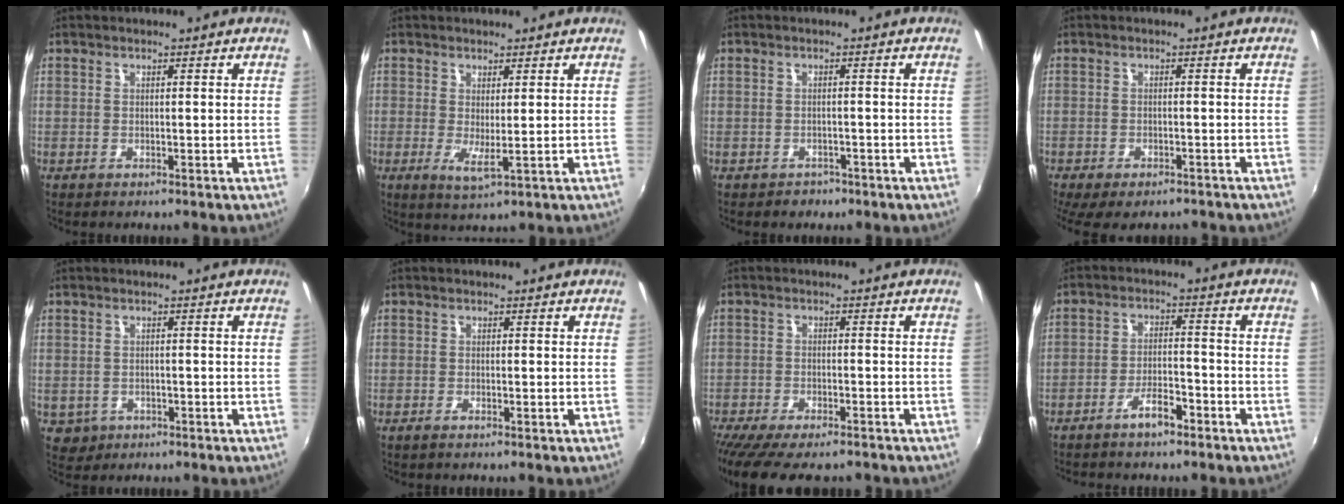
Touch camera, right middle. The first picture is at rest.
{"total": 3.2, "force": [0.1, 0.5, 3.2], "torque": [-0.058, -0.013, 0.003]}
{"total": 2.5, "force": [-1.6, 1.8, 0.4], "torque": [-0.013, -0.003, -0.020]}
{"total": 7.6, "force": [-5.9, 2.7, 3.9], "torque": [-0.088, -0.032, -0.088]}
{"total": 3.4, "force": [-0.9, 3.1, 1.1], "torque": [-0.029, -0.003, -0.004]}
{"total": 0.9, "force": [-0.7, 0.0, 0.5], "torque": [-0.012, -0.003, -0.015]}
{"total": 13.3, "force": [-11.0, 3.2, 6.7], "torque": [-0.148, -0.047, -0.175]}
{"total": 4.8, "force": [-3.7, 1.4, 2.7], "torque": [-0.062, 0.006, -0.061]}